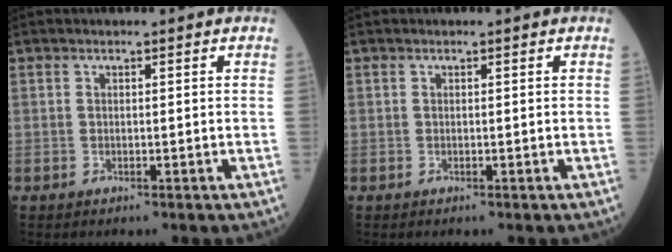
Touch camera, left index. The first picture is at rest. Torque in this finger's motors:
{"motor_torque": [-0.04, 0.01, 0.01, 0.00]}